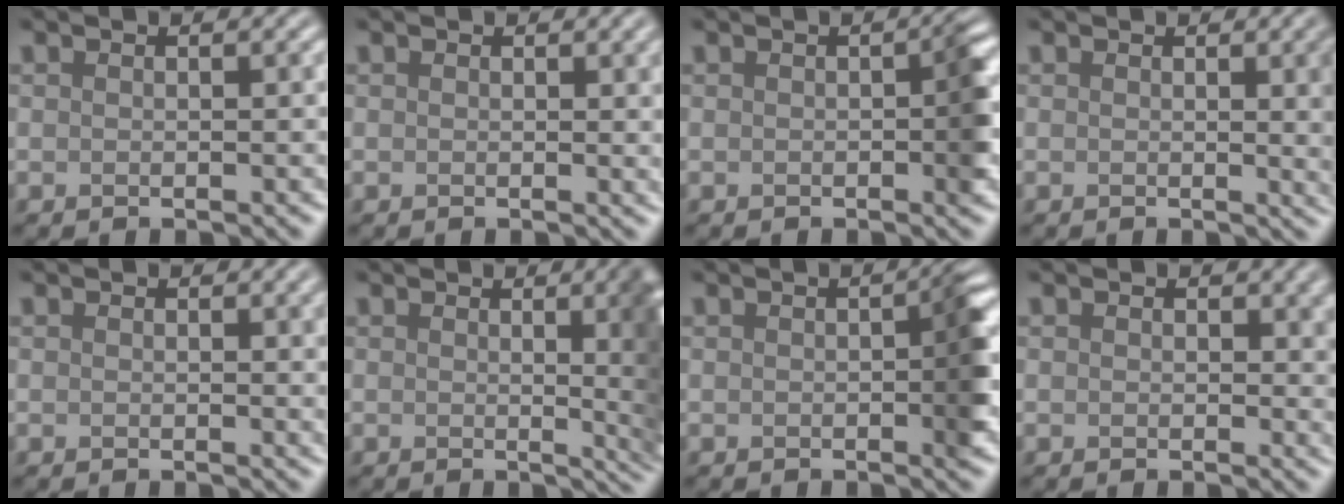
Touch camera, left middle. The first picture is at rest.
{"total": 2.1, "force": [0.7, 0.6, 1.8], "torque": [-0.012, 0.002, 0.008]}
{"total": 2.3, "force": [-0.2, 0.4, 2.3], "torque": [-0.030, 0.003, -0.003]}
{"total": 5.3, "force": [0.7, 1.9, 4.8], "torque": [-0.034, 0.000, 0.012]}
{"total": 1.5, "force": [0.6, 0.3, 1.4], "torque": [-0.010, 0.001, 0.008]}
{"total": 8.3, "force": [0.8, 3.3, 7.6], "torque": [-0.035, 0.012, 0.000]}
{"total": 3.0, "force": [-0.2, 0.5, 3.0], "torque": [-0.040, 0.004, -0.001]}
{"total": 2.1, "force": [0.7, 1.4, 1.4], "torque": [-0.009, -0.002, 0.003]}